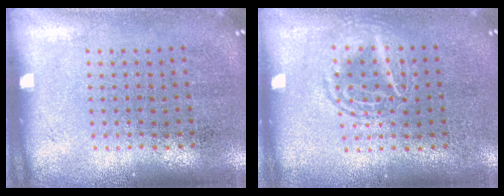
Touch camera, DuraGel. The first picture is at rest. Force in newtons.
{"total": 2.4, "press": 2.4, "slide": 0.2}